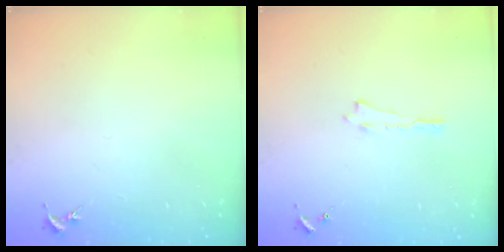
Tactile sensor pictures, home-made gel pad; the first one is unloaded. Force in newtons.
{"total": 0.0}